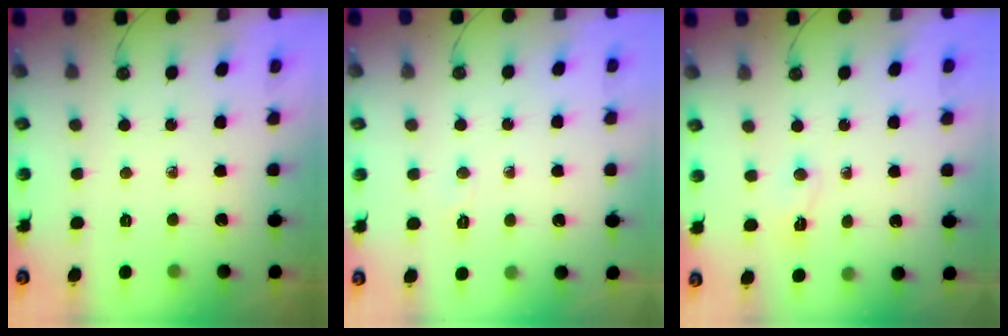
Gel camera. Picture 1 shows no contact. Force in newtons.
{"total": 4.2, "press": 3.9, "slide": 1.5}
{"total": 2.7, "press": 2.7, "slide": 0.5}